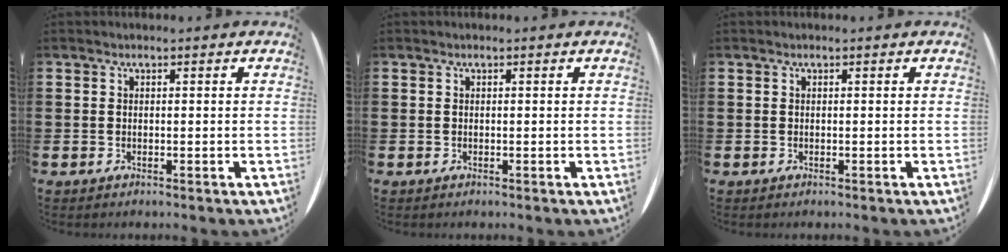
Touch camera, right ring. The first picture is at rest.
{"total": 0.0}
{"total": 0.0}